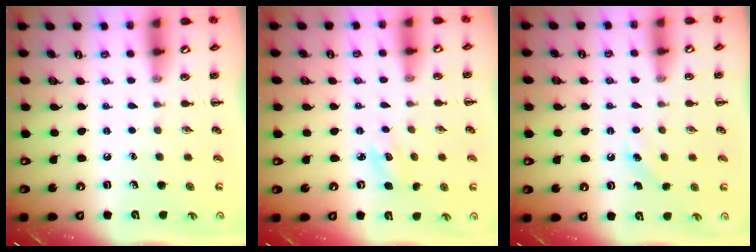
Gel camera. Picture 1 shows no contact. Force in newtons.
{"total": 3.5, "press": 3.4, "slide": 1.0}
{"total": 4.7, "press": 4.5, "slide": 1.1}